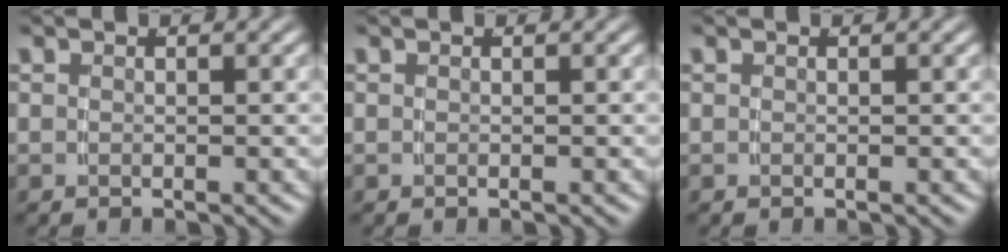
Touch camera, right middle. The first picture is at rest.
{"total": 0.0}
{"total": 0.0}